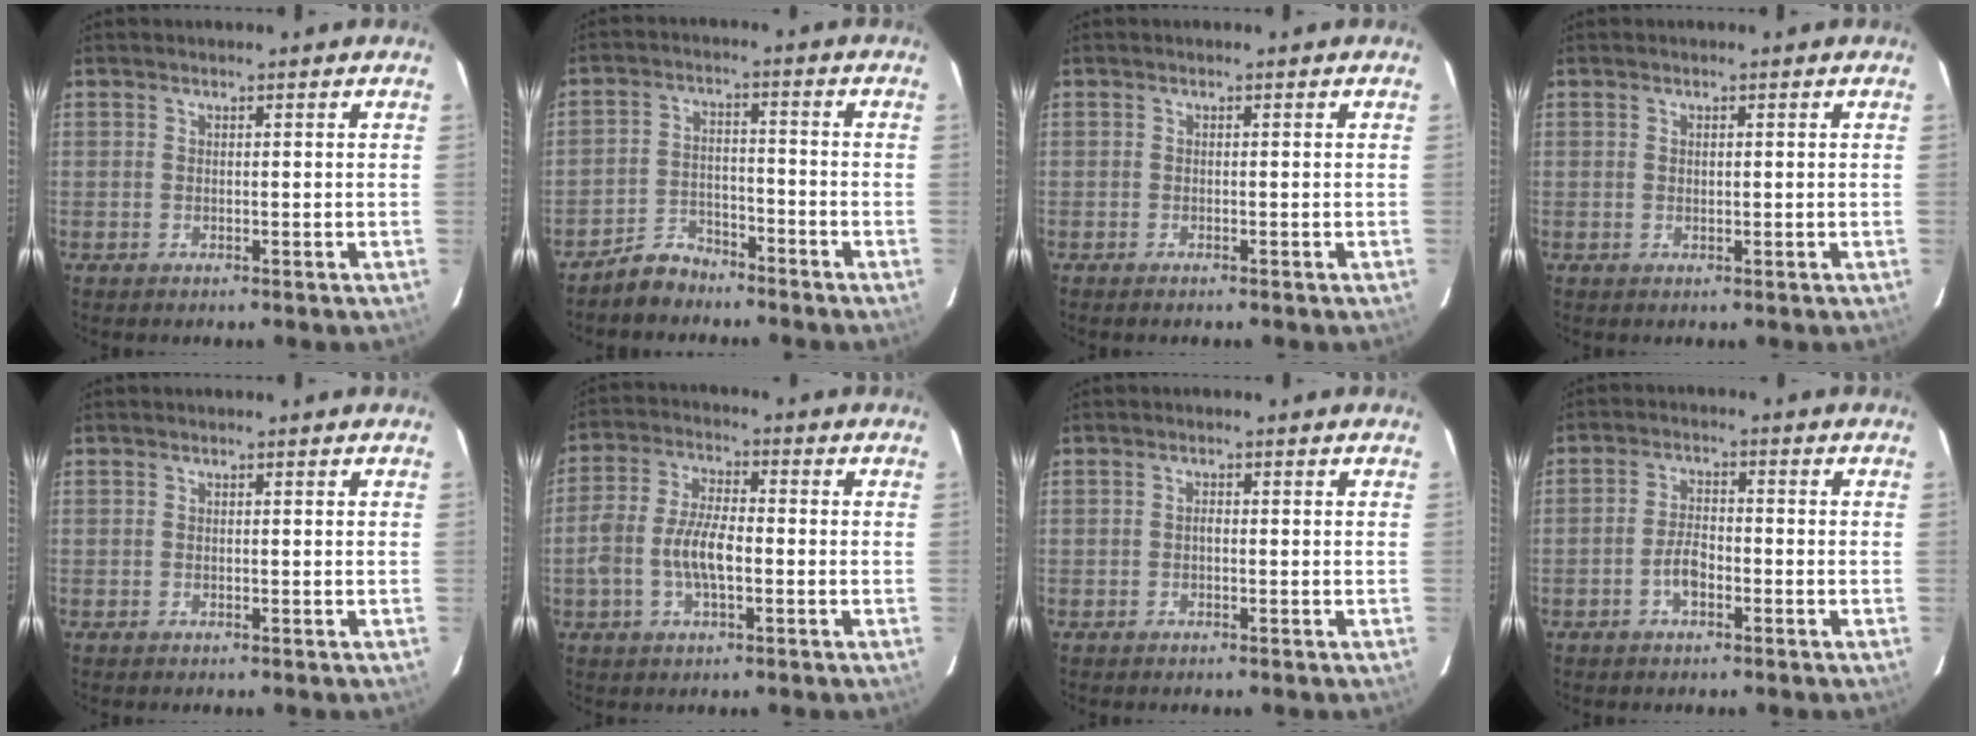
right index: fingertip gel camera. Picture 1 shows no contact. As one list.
[{"total": 5.9, "force": [-5.1, 2.8, 0.9], "torque": [-0.031, 0.018, -0.085]}, {"total": 0.6, "force": [-0.5, 0.1, 0.2], "torque": [-0.003, -0.001, -0.010]}, {"total": 0.7, "force": [0.2, 0.4, 0.5], "torque": [-0.009, 0.003, 0.004]}, {"total": 0.0}, {"total": 8.1, "force": [-2.0, 3.4, 7.1], "torque": [-0.146, 0.007, -0.038]}, {"total": 0.6, "force": [-0.3, 0.4, 0.5], "torque": [-0.008, 0.005, -0.006]}, {"total": 4.1, "force": [-2.0, 1.9, 3.0], "torque": [-0.067, 0.007, -0.037]}]